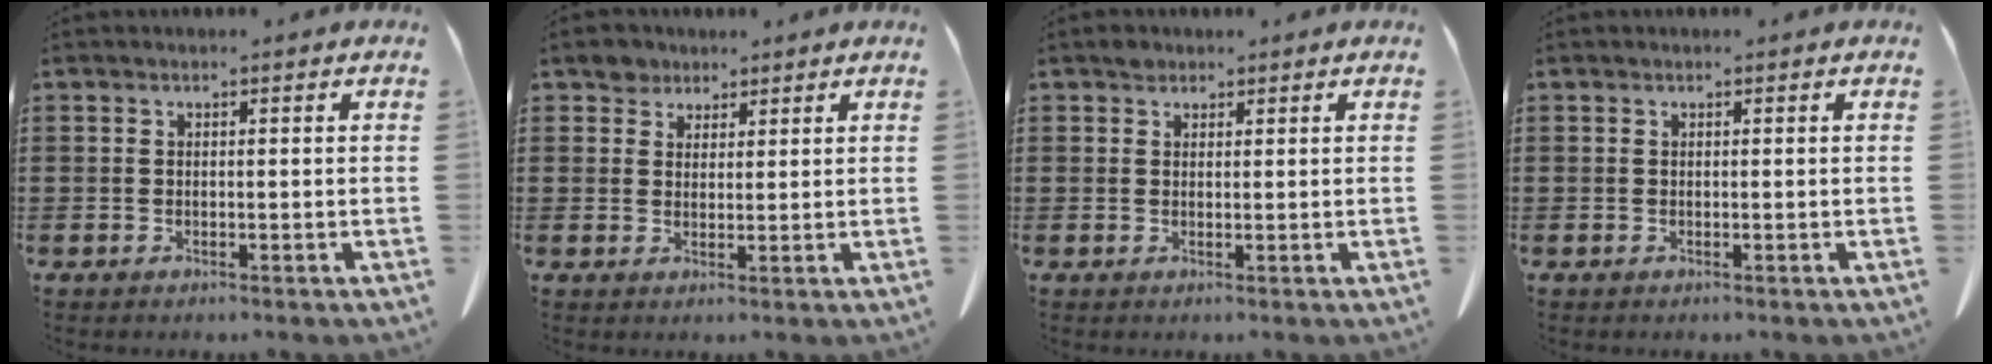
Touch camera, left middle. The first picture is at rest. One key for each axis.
{"total": 3.2, "fx": 2.5, "fy": 2.0, "fz": 0.4, "tx": -0.011, "ty": 0.007, "tz": 0.045}
{"total": 1.5, "fx": 1.1, "fy": 0.9, "fz": 0.3, "tx": -0.010, "ty": 0.003, "tz": 0.021}
{"total": 0.0}